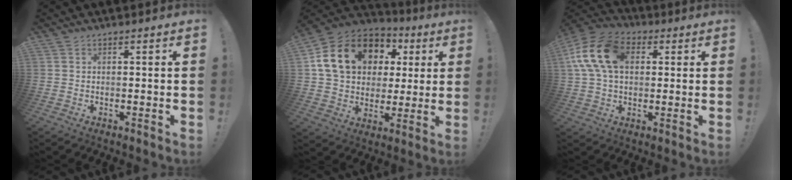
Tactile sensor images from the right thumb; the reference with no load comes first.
{"total": 20.3, "force": [7.3, 14.7, 11.9], "torque": [-0.190, -0.011, 0.149]}
{"total": 16.7, "force": [3.7, 11.5, 11.6], "torque": [-0.218, 0.011, 0.069]}